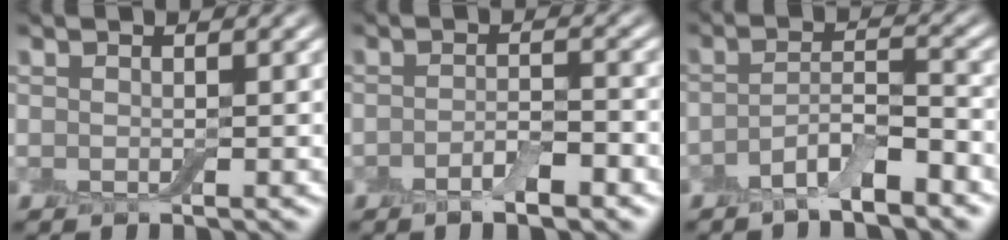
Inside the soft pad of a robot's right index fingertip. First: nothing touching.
{"total": 2.8, "force": [-1.6, 0.9, 2.2], "torque": [-0.040, -0.001, -0.027]}
{"total": 4.0, "force": [-2.5, 1.1, 2.9], "torque": [-0.054, 0.004, -0.051]}